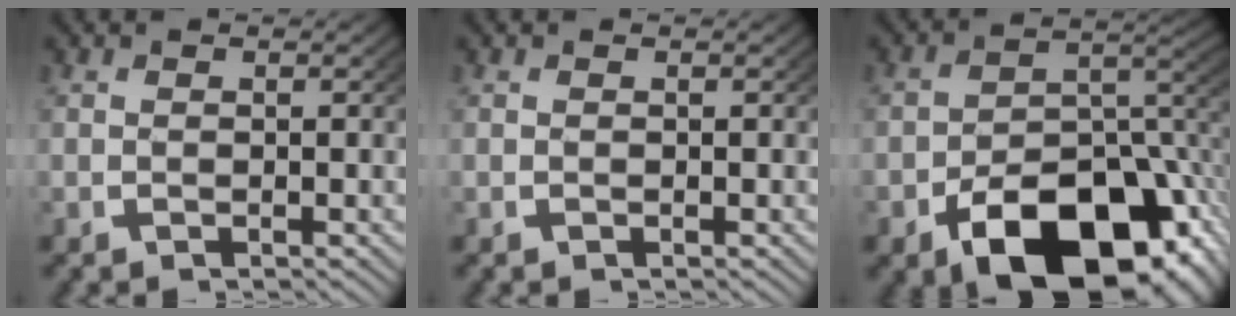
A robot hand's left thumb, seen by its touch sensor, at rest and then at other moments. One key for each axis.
{"total": 0.0}
{"total": 14.3, "fx": -5.7, "fy": 8.0, "fz": 10.4, "tx": -0.152, "ty": -0.038, "tz": -0.065}